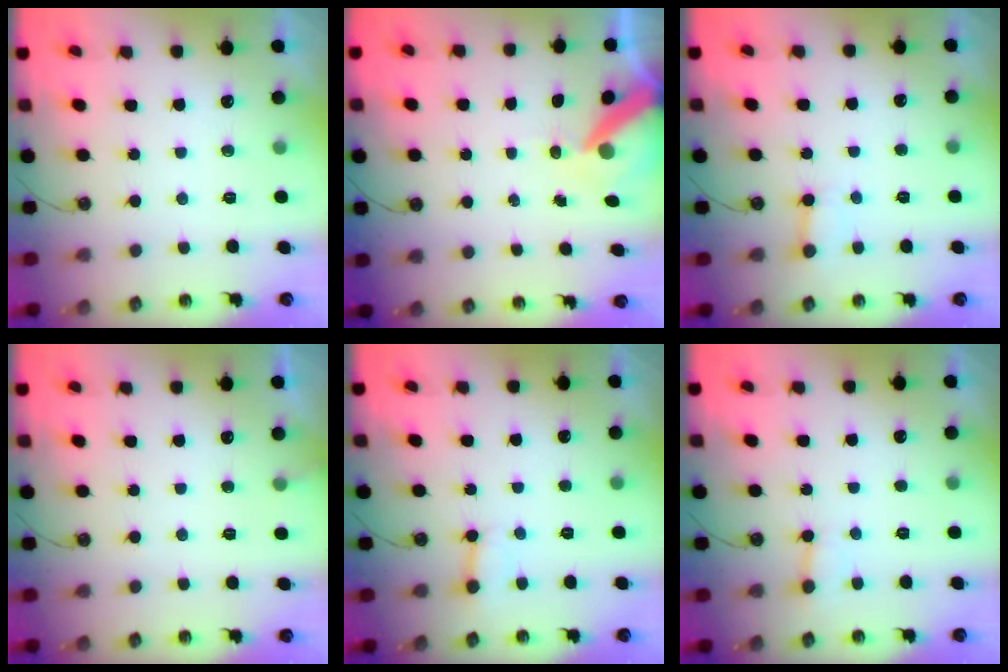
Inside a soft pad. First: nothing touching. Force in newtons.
{"total": 9.4, "press": 9.3, "slide": 1.5}
{"total": 2.6, "press": 2.6, "slide": 0.2}
{"total": 4.5, "press": 4.5, "slide": 0.3}
{"total": 3.2, "press": 3.2, "slide": 0.5}
{"total": 4.5, "press": 4.4, "slide": 0.6}